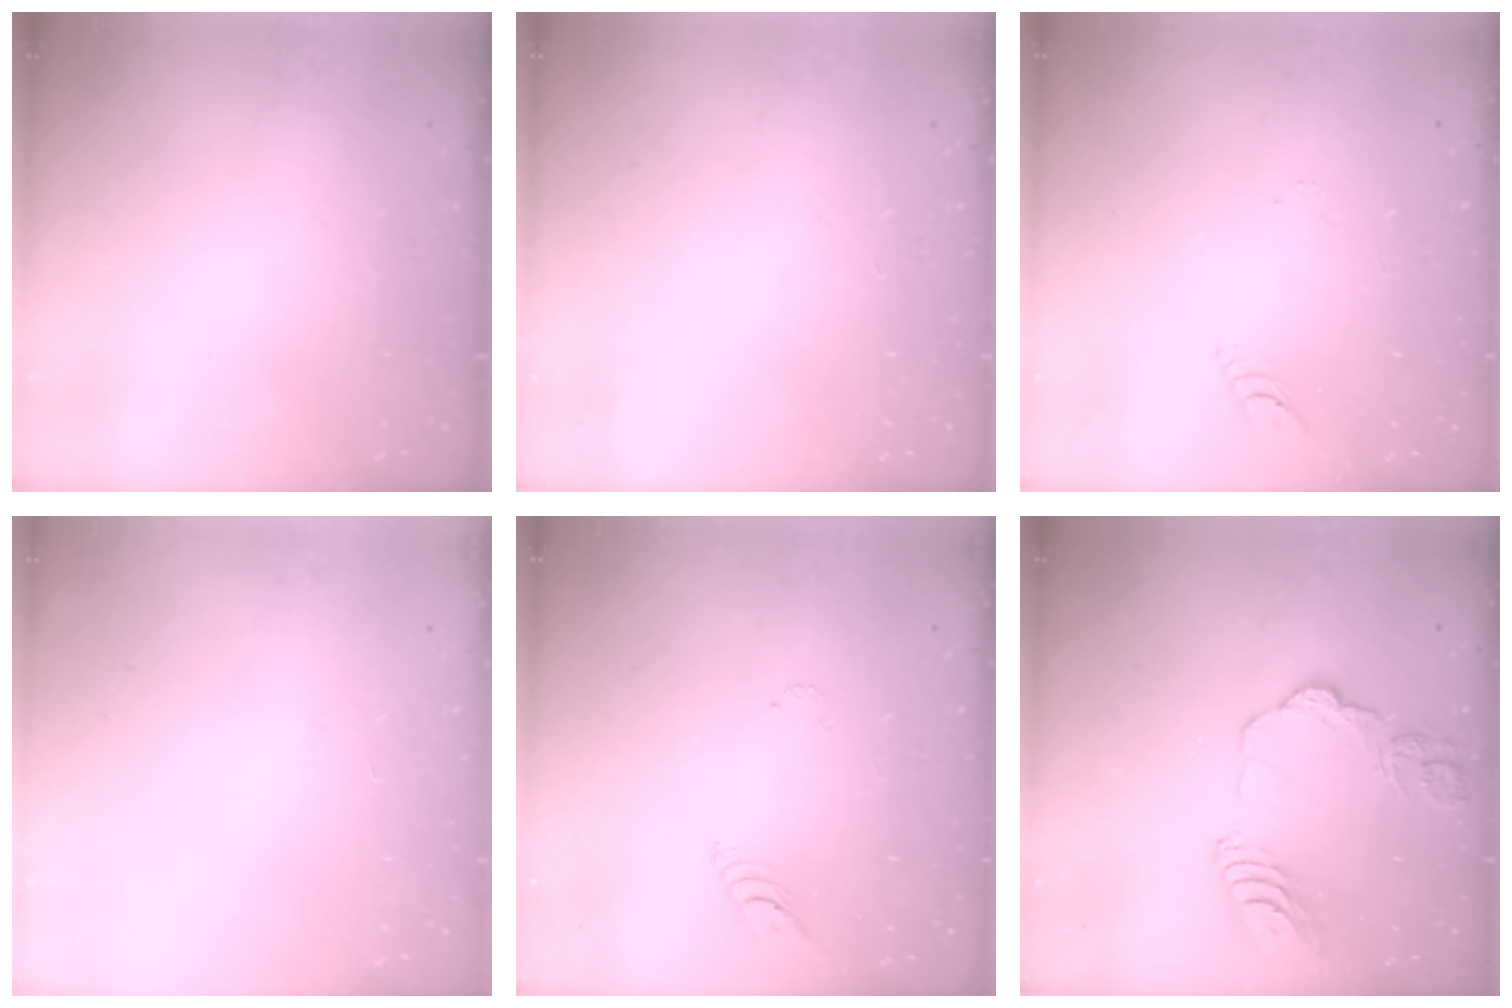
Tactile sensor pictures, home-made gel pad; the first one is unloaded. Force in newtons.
{"total": 0.0}
{"total": 3.0, "press": 3.0, "slide": 0.3}
{"total": 0.0}
{"total": 4.2, "press": 4.2, "slide": 0.2}
{"total": 14.7, "press": 14.6, "slide": 1.4}